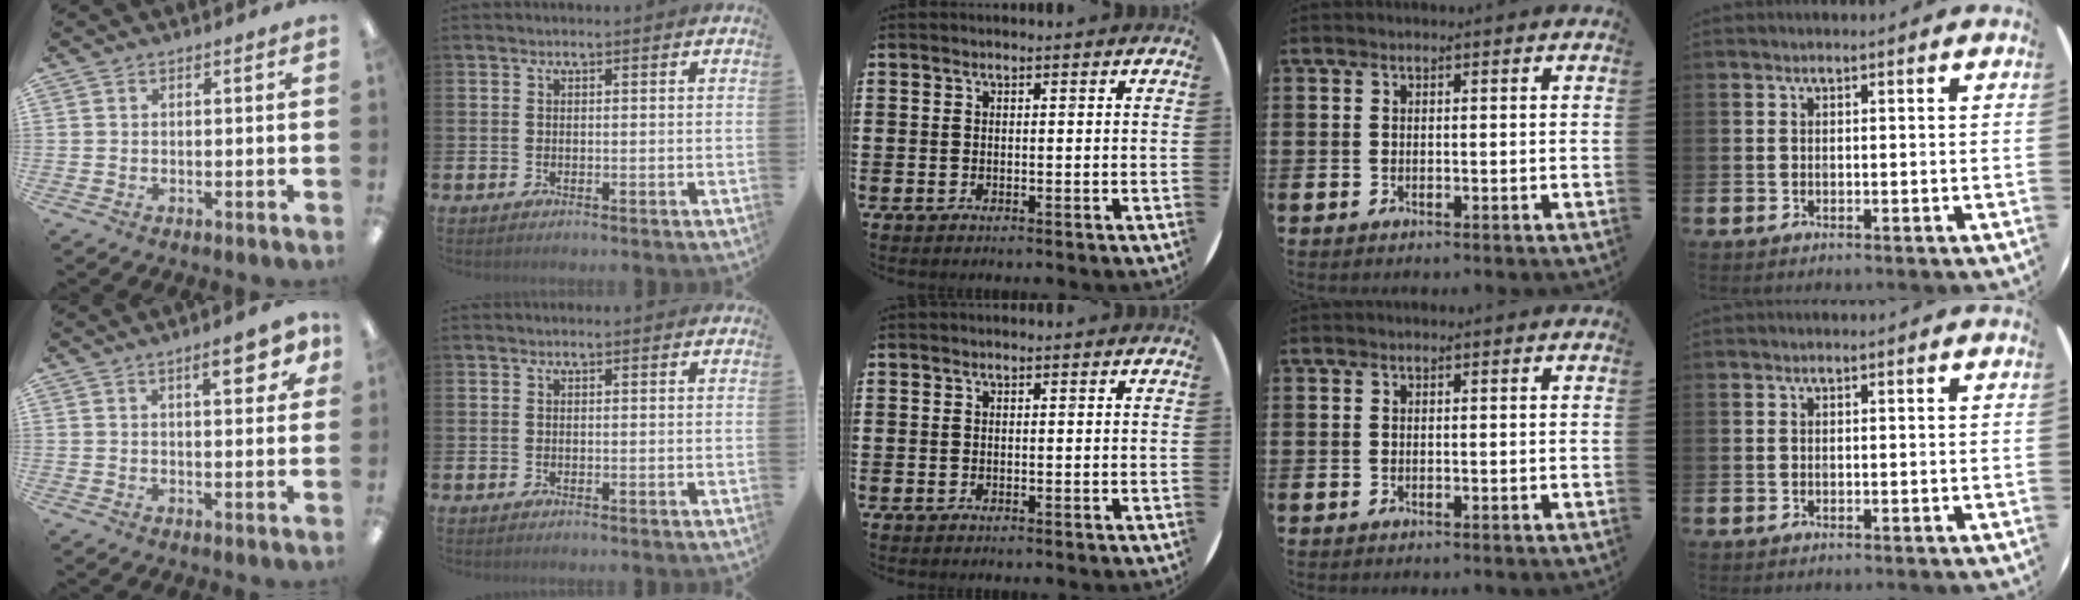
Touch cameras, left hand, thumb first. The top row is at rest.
{"thumb": {"total": 8.1, "force": [4.0, 2.9, 6.4], "torque": [-0.075, -0.014, 0.056]}}